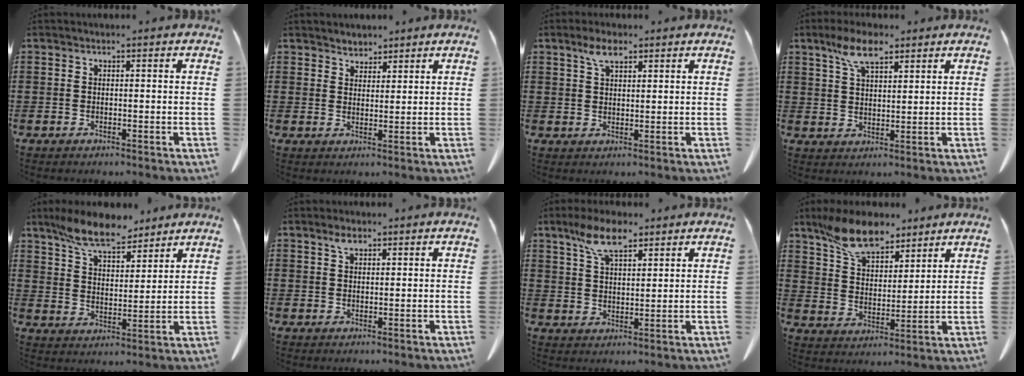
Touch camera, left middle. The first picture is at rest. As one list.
[{"total": 2.5, "force": [2.4, 0.8, -0.2], "torque": [-0.003, -0.002, 0.047]}, {"total": 3.9, "force": [2.4, 1.5, 2.6], "torque": [-0.059, 0.005, 0.043]}, {"total": 6.9, "force": [4.4, 2.6, 4.6], "torque": [-0.101, 0.002, 0.081]}, {"total": 9.4, "force": [8.0, 2.3, 4.4], "torque": [-0.110, -0.018, 0.151]}, {"total": 2.1, "force": [1.4, 0.9, 1.3], "torque": [-0.021, -0.003, 0.025]}, {"total": 7.6, "force": [5.1, 2.9, 4.9], "torque": [-0.110, 0.001, 0.093]}, {"total": 10.7, "force": [8.4, 4.2, 5.1], "torque": [-0.120, -0.020, 0.159]}]